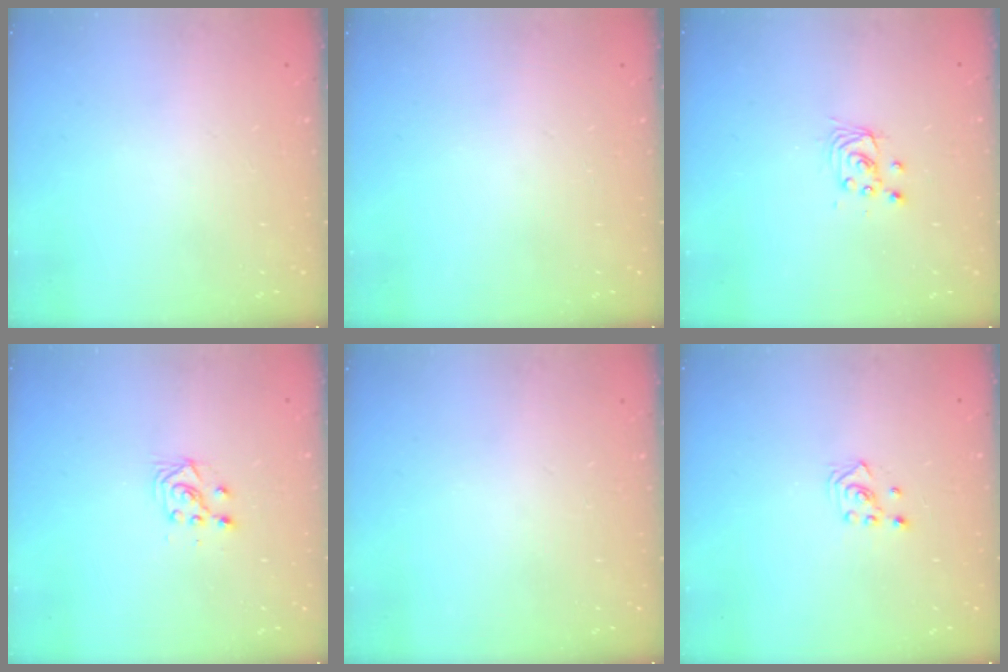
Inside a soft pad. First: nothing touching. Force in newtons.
{"total": 0.0}
{"total": 2.7, "press": 2.7, "slide": 0.2}
{"total": 5.7, "press": 5.6, "slide": 0.9}
{"total": 0.0}
{"total": 2.5, "press": 2.3, "slide": 1.0}